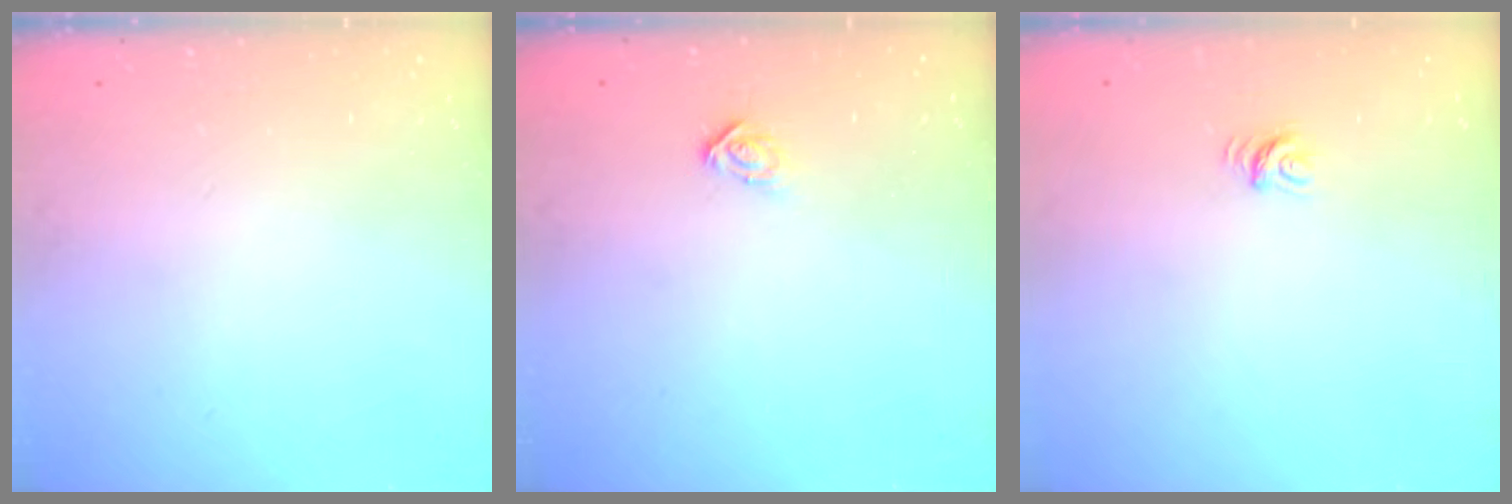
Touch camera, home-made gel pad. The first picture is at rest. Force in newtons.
{"total": 4.3, "press": 4.3, "slide": 0.1}
{"total": 4.5, "press": 4.5, "slide": 0.3}